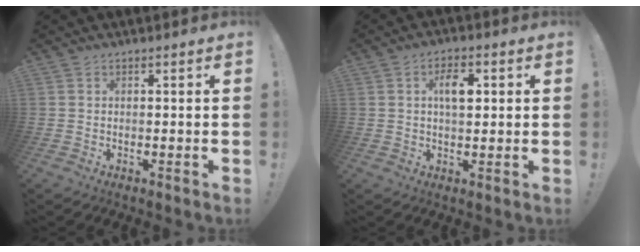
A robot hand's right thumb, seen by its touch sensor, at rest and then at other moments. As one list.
[{"total": 6.4, "force": [1.3, 3.3, 5.3], "torque": [-0.069, -0.002, 0.015]}]